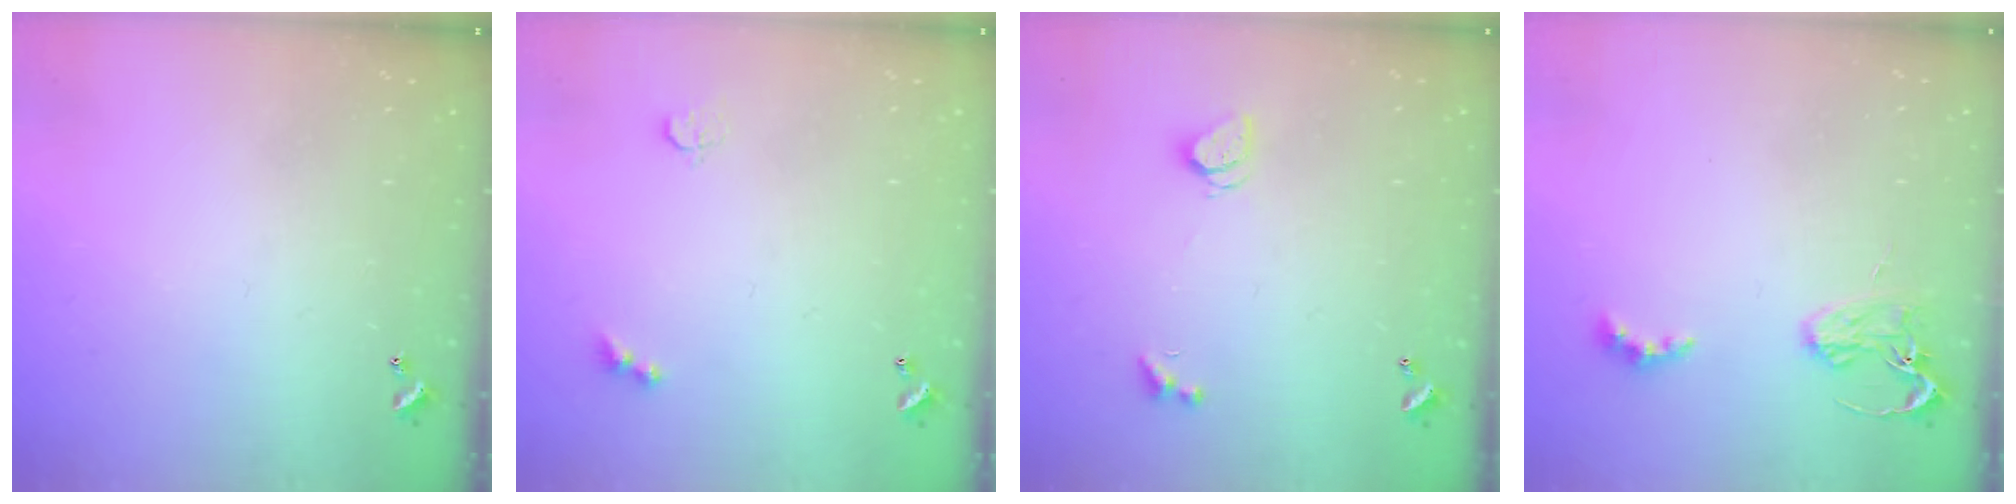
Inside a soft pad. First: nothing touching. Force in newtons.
{"total": 2.9, "press": 2.8, "slide": 0.7}
{"total": 2.0, "press": 2.0, "slide": 0.3}
{"total": 2.9, "press": 2.8, "slide": 0.6}